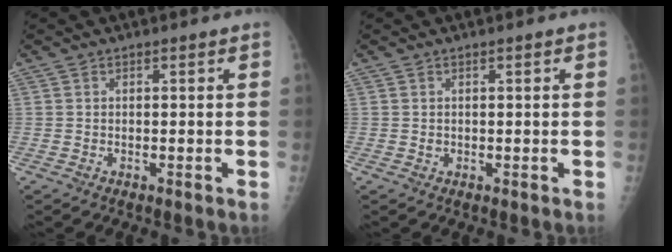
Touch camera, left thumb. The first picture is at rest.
{"total": 0.6, "force": [0.1, 0.4, 0.3], "torque": [0.000, 0.000, 0.004]}